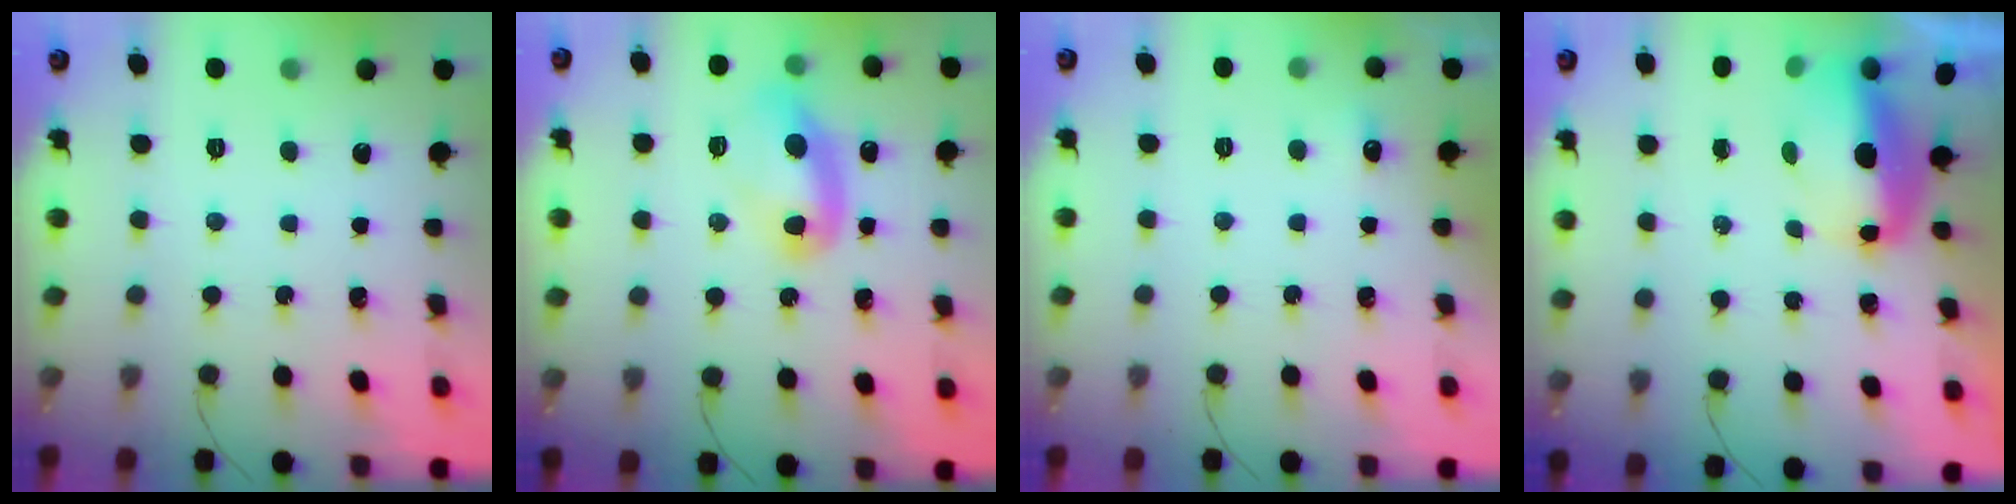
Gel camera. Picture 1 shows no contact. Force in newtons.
{"total": 9.9, "press": 9.8, "slide": 1.0}
{"total": 3.9, "press": 3.7, "slide": 1.3}
{"total": 6.4, "press": 6.3, "slide": 1.0}